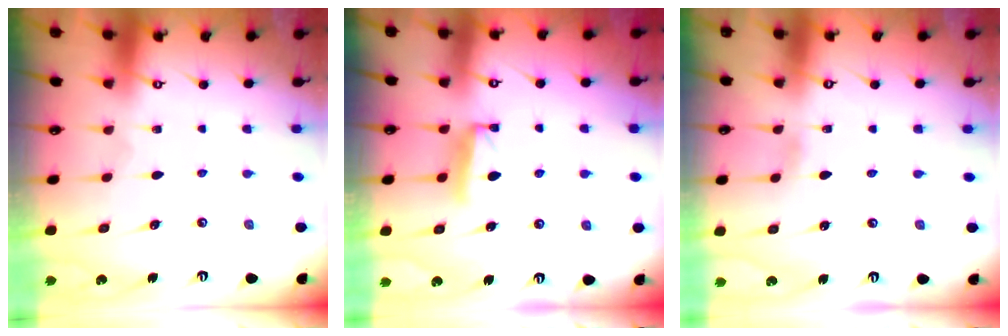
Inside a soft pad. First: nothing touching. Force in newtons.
{"total": 7.7, "press": 7.7, "slide": 0.7}
{"total": 1.9, "press": 1.9, "slide": 0.2}